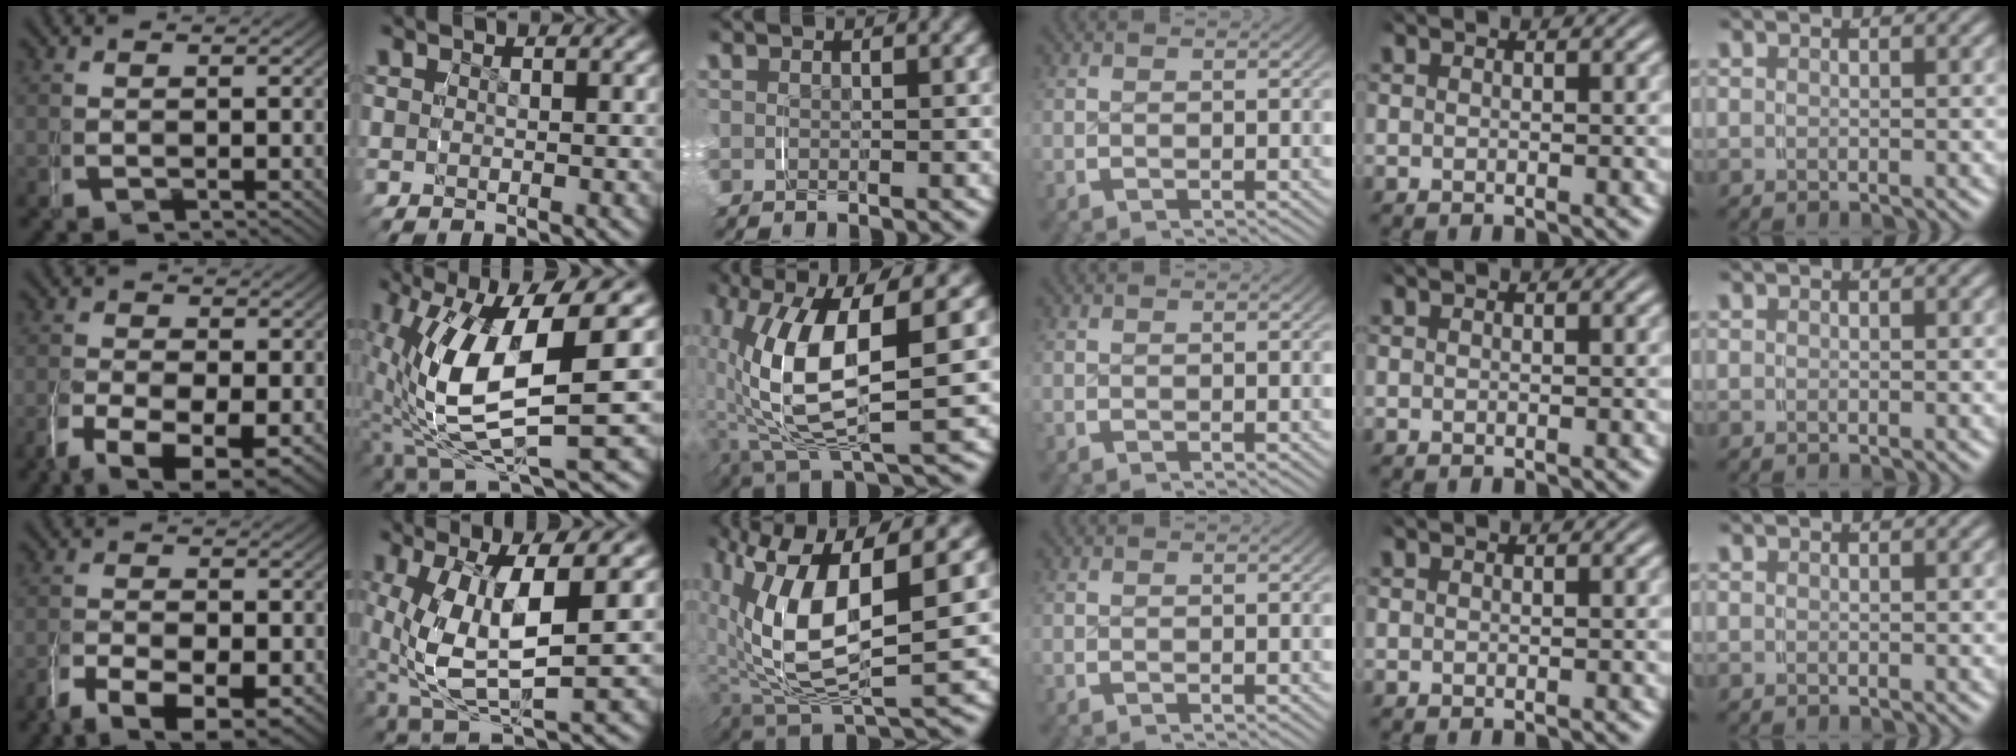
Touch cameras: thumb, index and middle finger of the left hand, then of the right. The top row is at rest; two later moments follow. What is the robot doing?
{"motion": "grasp_and_lifting", "object": "shoes"}